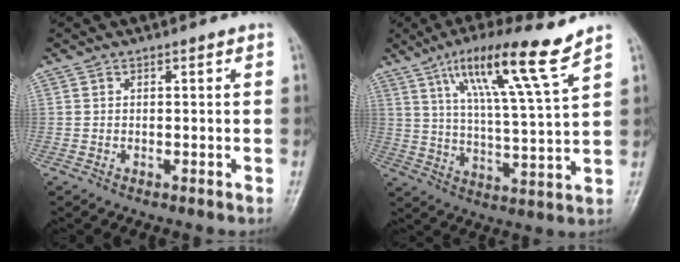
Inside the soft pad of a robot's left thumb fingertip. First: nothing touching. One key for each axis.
{"total": 14.8, "fx": 9.2, "fy": 0.5, "fz": 11.6, "tx": -0.198, "ty": -0.042, "tz": 0.158}